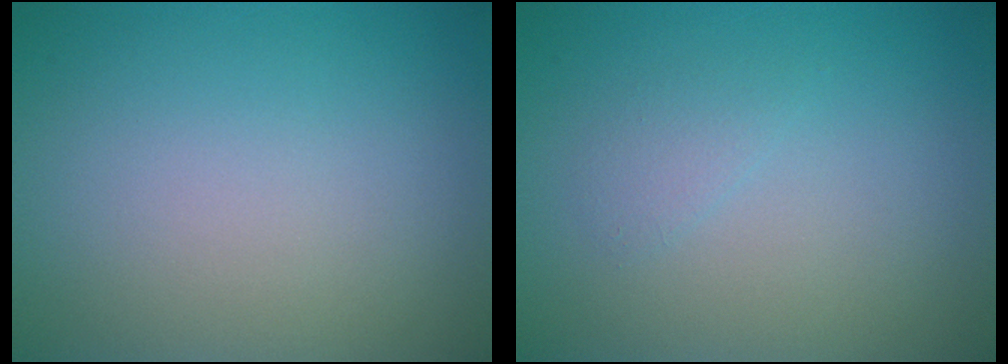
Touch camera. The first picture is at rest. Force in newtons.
{"total": 0.9, "press": 0.9, "slide": 0.1}